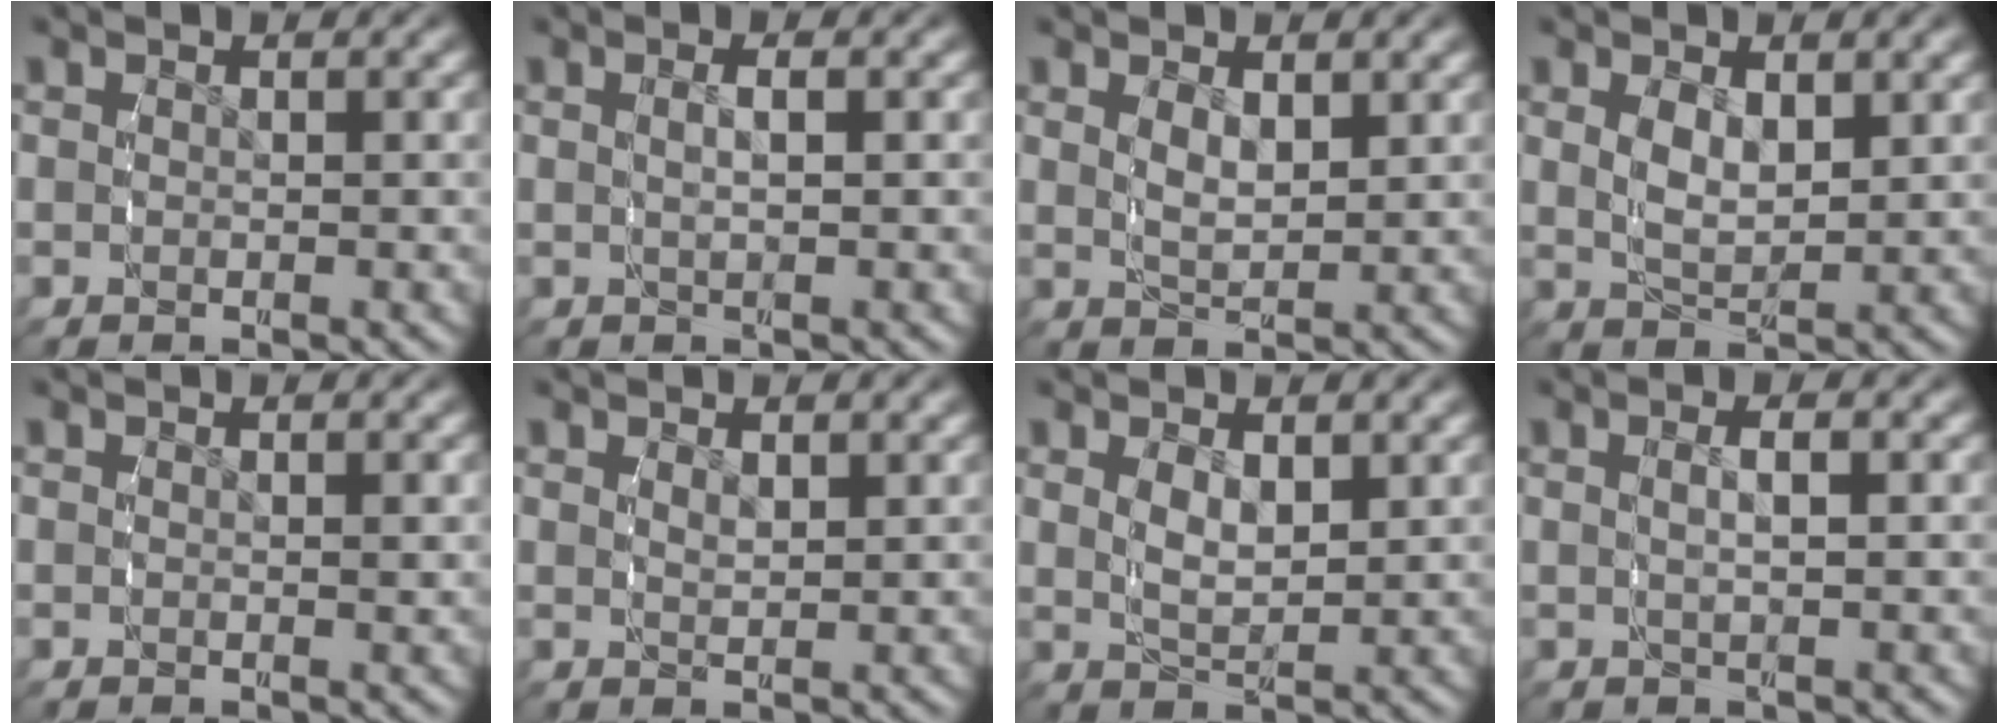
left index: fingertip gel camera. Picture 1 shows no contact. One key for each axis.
{"total": 1.8, "fx": 0.2, "fy": 0.2, "fz": 1.8, "tx": -0.024, "ty": 0.001, "tz": 0.006}
{"total": 2.1, "fx": 0.9, "fy": 0.5, "fz": 1.8, "tx": -0.032, "ty": -0.016, "tz": 0.028}
{"total": 2.7, "fx": 0.8, "fy": 1.1, "fz": 2.3, "tx": -0.045, "ty": -0.016, "tz": 0.027}
{"total": 0.0}
{"total": 1.0, "fx": 0.8, "fy": -0.4, "fz": 0.5, "tx": -0.006, "ty": -0.010, "tz": 0.022}
{"total": 2.4, "fx": 0.8, "fy": 0.8, "fz": 2.1, "tx": -0.040, "ty": -0.016, "tz": 0.028}
{"total": 2.1, "fx": 0.3, "fy": 0.3, "fz": 2.1, "tx": -0.029, "ty": 0.003, "tz": 0.008}